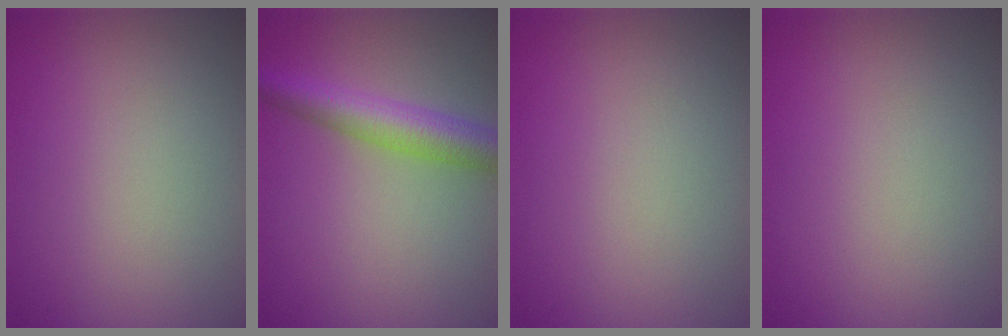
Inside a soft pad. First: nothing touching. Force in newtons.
{"total": 5.1, "press": 5.1, "slide": 0.1}
{"total": 0.0}
{"total": 0.0}